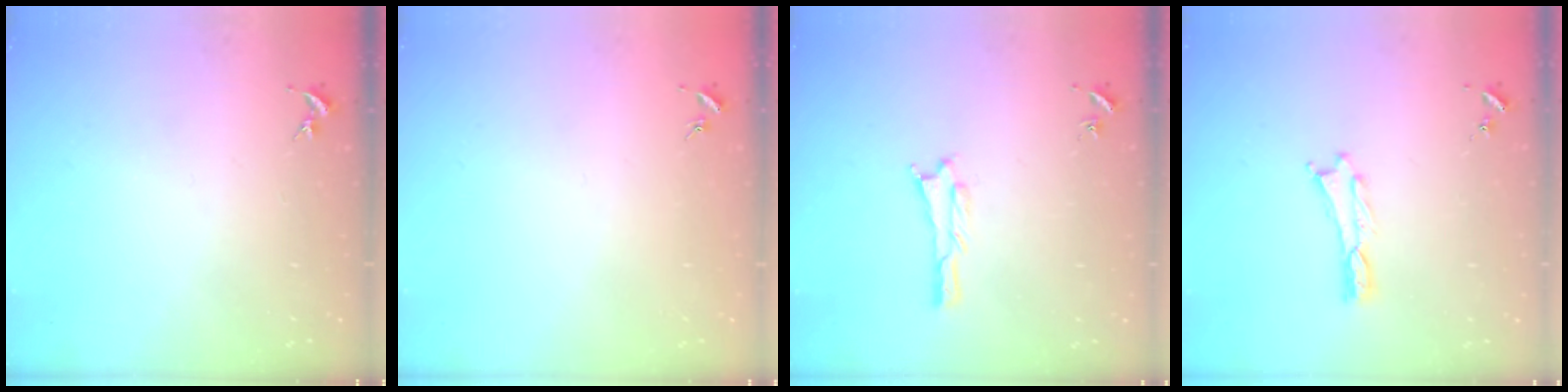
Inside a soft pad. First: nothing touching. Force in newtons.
{"total": 0.0}
{"total": 0.7, "press": 0.7, "slide": 0.2}
{"total": 0.0}